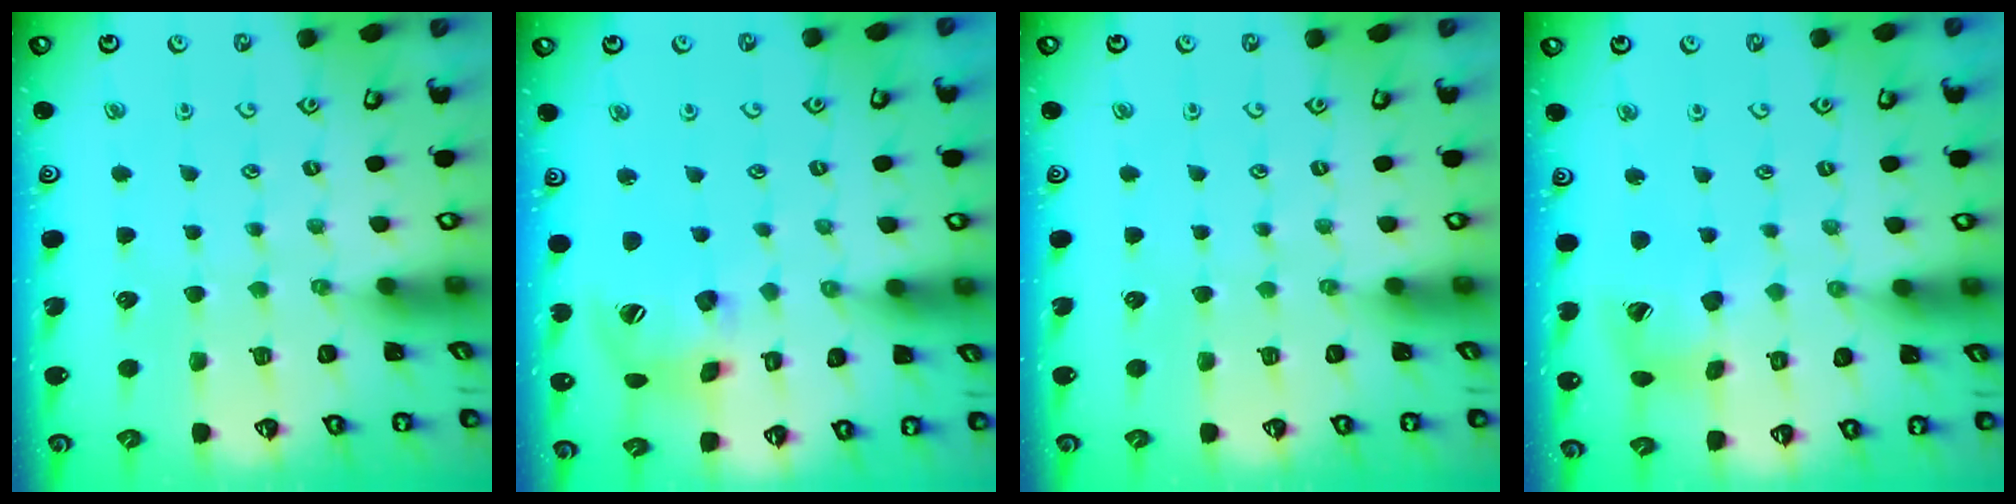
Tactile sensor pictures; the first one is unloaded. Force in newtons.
{"total": 16.9, "press": 16.8, "slide": 2.2}
{"total": 0.0}
{"total": 13.4, "press": 13.3, "slide": 1.8}